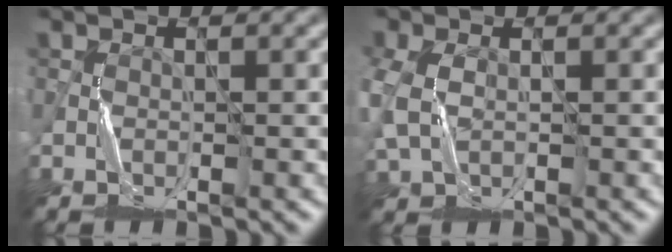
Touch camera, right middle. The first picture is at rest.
{"total": 4.5, "force": [-0.2, 3.2, 3.2], "torque": [-0.098, -0.001, -0.004]}